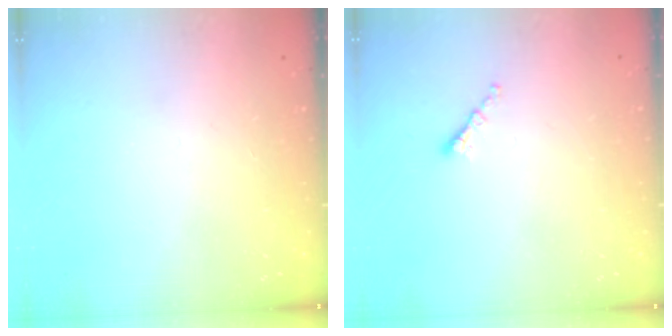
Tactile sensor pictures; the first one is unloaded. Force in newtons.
{"total": 1.4, "press": 1.3, "slide": 0.5}